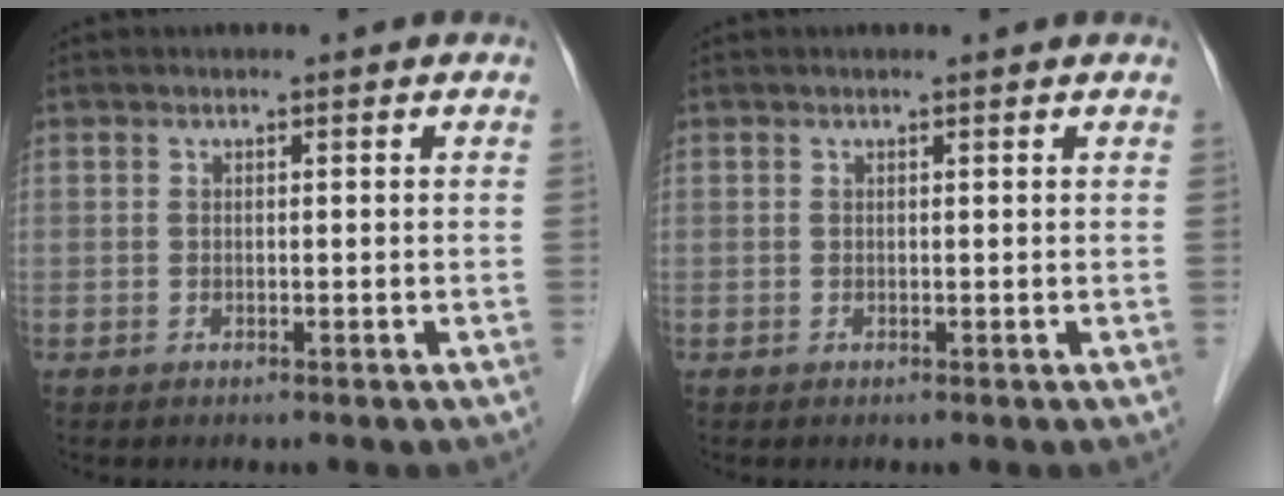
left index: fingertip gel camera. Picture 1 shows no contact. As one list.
[{"total": 0.7, "force": [0.7, 0.0, 0.2], "torque": [-0.010, 0.003, 0.007]}]